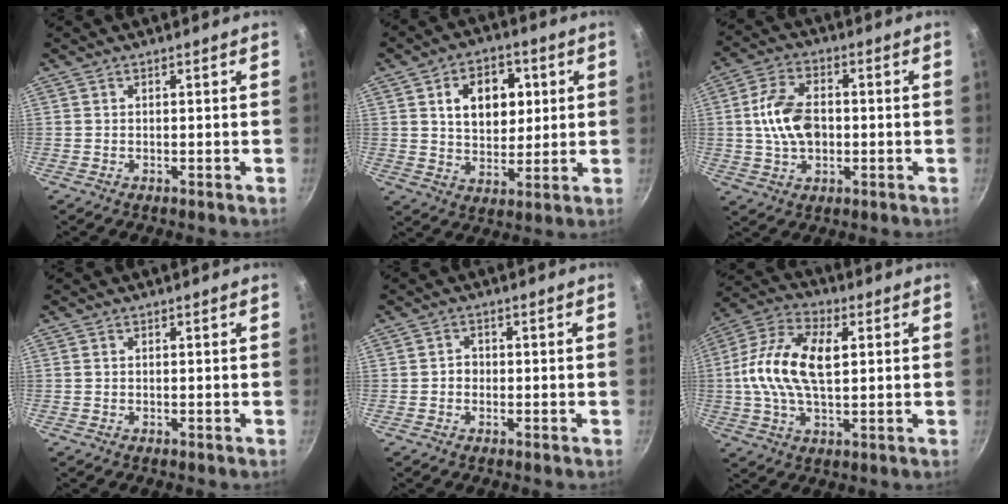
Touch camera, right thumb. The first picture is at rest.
{"total": 12.4, "force": [3.2, 8.7, 8.2], "torque": [-0.083, -0.005, 0.051]}
{"total": 10.6, "force": [0.0, 6.8, 8.1], "torque": [-0.139, 0.019, -0.007]}
{"total": 0.0}
{"total": 1.6, "force": [-0.3, 1.4, 0.7], "torque": [-0.004, 0.007, -0.007]}
{"total": 15.2, "force": [1.8, 8.1, 12.8], "torque": [-0.238, 0.022, 0.015]}